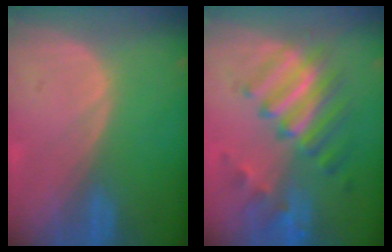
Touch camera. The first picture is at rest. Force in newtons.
{"total": 9.1, "press": 8.5, "slide": 3.1}